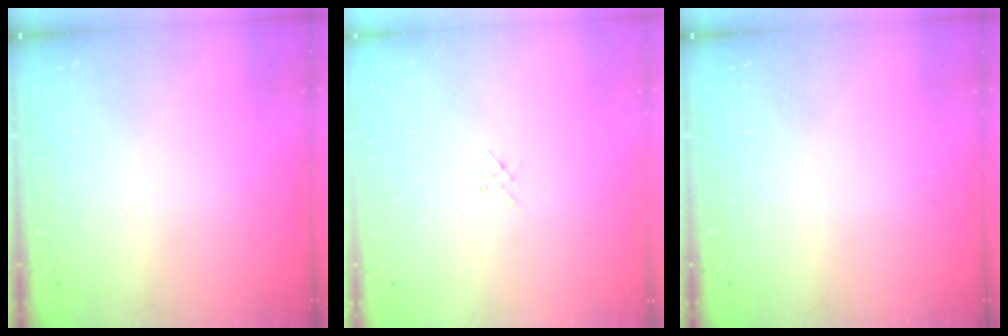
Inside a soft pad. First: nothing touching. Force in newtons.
{"total": 1.3, "press": 1.2, "slide": 0.5}
{"total": 0.0}